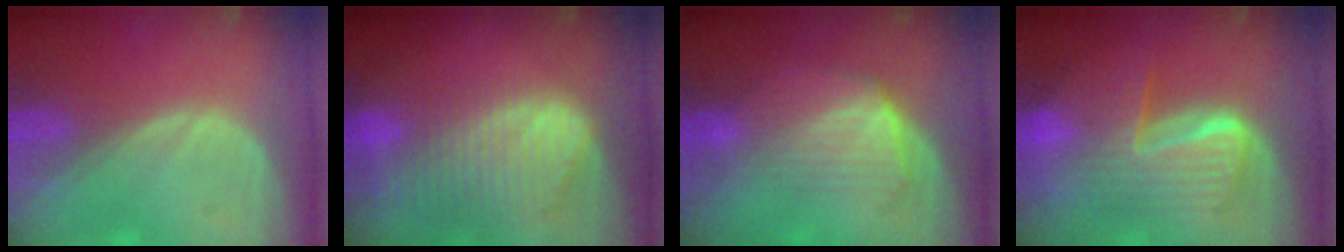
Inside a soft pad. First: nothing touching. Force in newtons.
{"total": 10.4, "press": 8.7, "slide": 5.5}
{"total": 7.2, "press": 6.5, "slide": 3.0}
{"total": 9.3, "press": 9.2, "slide": 0.7}